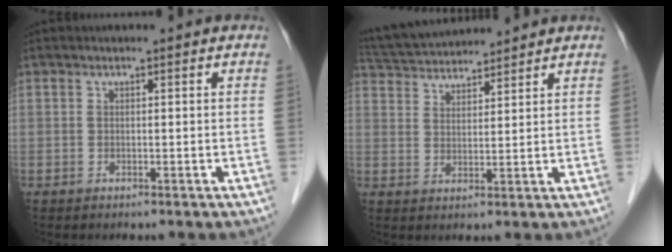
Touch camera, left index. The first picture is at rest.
{"total": 10.0, "force": [9.6, 1.1, 2.7], "torque": [-0.059, 0.030, 0.163]}